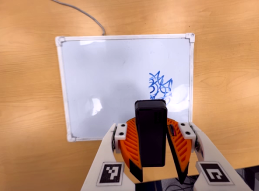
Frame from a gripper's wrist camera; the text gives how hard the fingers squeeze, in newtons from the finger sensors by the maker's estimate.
{"total": 9.9, "left": 9.8, "right": 10.0}